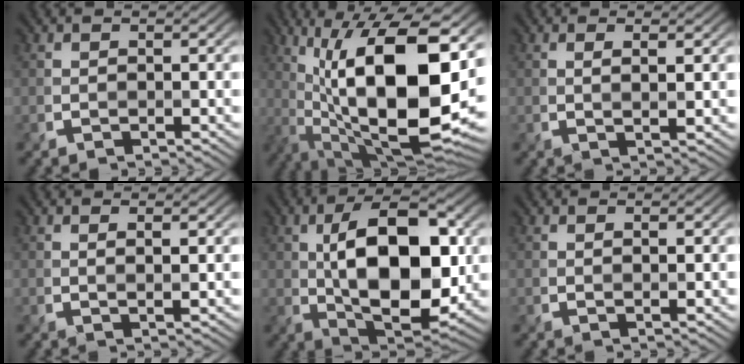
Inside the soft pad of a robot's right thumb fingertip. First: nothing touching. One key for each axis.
{"total": 19.0, "fx": 2.3, "fy": 7.6, "fz": 17.3, "tx": -0.286, "ty": 0.013, "tz": 0.051}
{"total": 2.0, "fx": 0.6, "fy": 0.5, "fz": 1.9, "tx": -0.032, "ty": 0.003, "tz": 0.011}
{"total": 1.6, "fx": 0.5, "fy": 0.4, "fz": 1.5, "tx": -0.027, "ty": 0.004, "tz": 0.009}
{"total": 14.6, "fx": 0.7, "fy": 7.5, "fz": 12.5, "tx": -0.203, "ty": 0.003, "tz": 0.016}
{"total": 0.7, "fx": 0.3, "fy": 0.1, "fz": 0.6, "tx": -0.012, "ty": 0.003, "tz": 0.004}